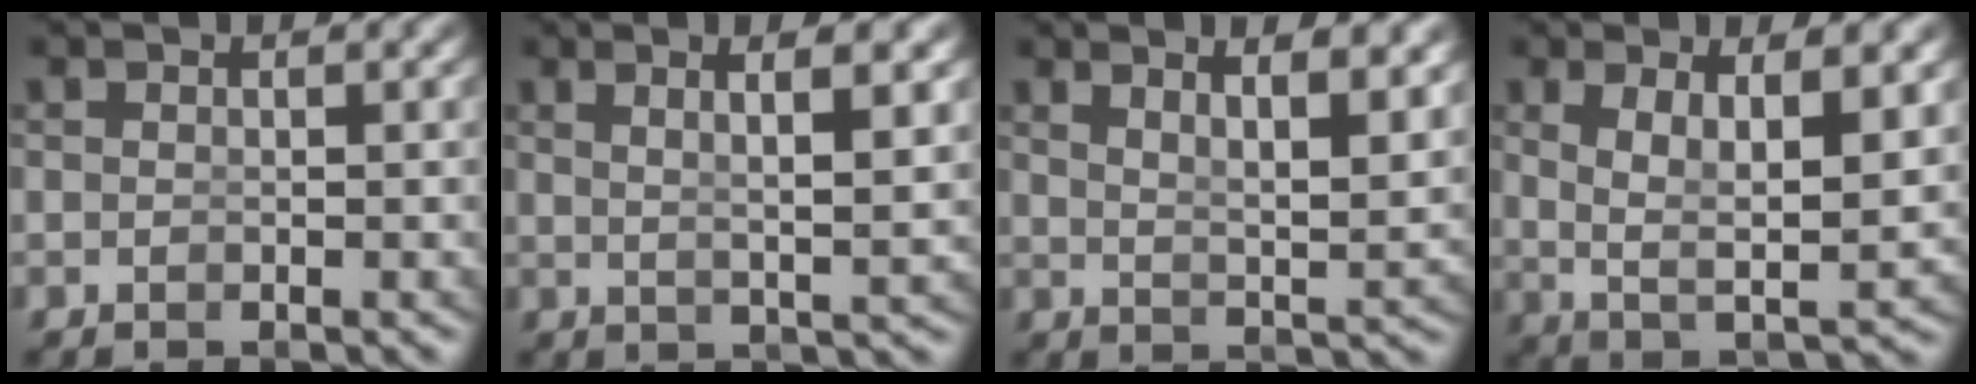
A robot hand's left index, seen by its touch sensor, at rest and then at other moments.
{"total": 4.5, "force": [2.3, 0.0, 3.9], "torque": [-0.052, 0.001, 0.045]}
{"total": 5.3, "force": [3.2, 1.1, 4.1], "torque": [-0.055, -0.007, 0.058]}
{"total": 5.7, "force": [1.0, 2.2, 5.1], "torque": [-0.099, -0.024, 0.032]}